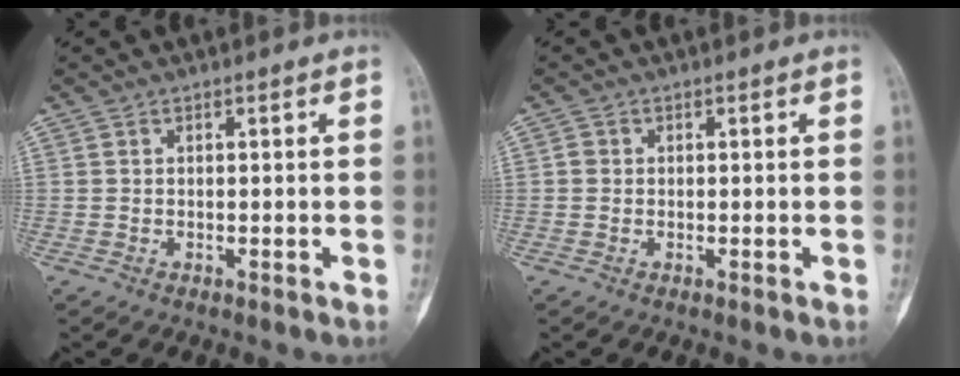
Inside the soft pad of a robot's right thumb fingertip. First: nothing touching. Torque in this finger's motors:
{"motor_torque": [0.31, 0.18, 0.17, -0.29, 0.03]}